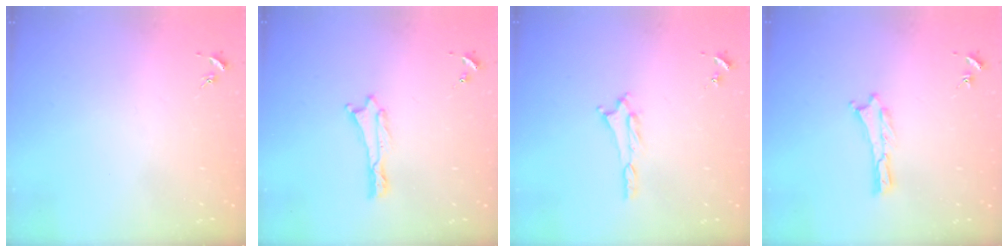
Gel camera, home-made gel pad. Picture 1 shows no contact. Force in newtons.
{"total": 0.0}
{"total": 1.2, "press": 1.2, "slide": 0.2}
{"total": 0.0}